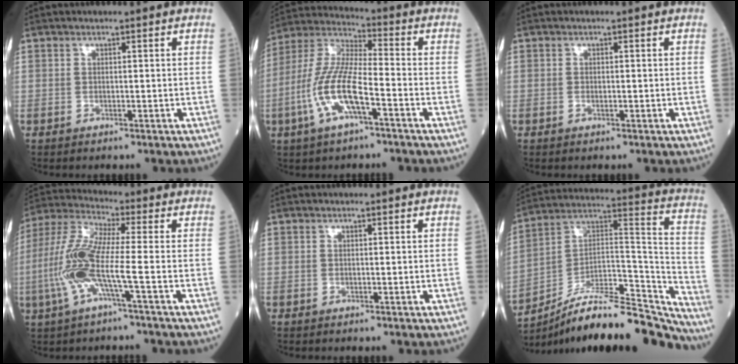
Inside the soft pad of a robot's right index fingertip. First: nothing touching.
{"total": 12.2, "force": [-4.4, 2.6, 11.1], "torque": [-0.245, 0.003, -0.084]}
{"total": 0.5, "force": [-0.1, 0.2, 0.5], "torque": [-0.008, 0.000, 0.000]}
{"total": 11.1, "force": [-2.8, 0.5, 10.7], "torque": [-0.247, 0.007, -0.066]}
{"total": 0.0}
{"total": 23.3, "force": [-20.8, 3.7, 9.9], "torque": [-0.122, 0.039, -0.332]}